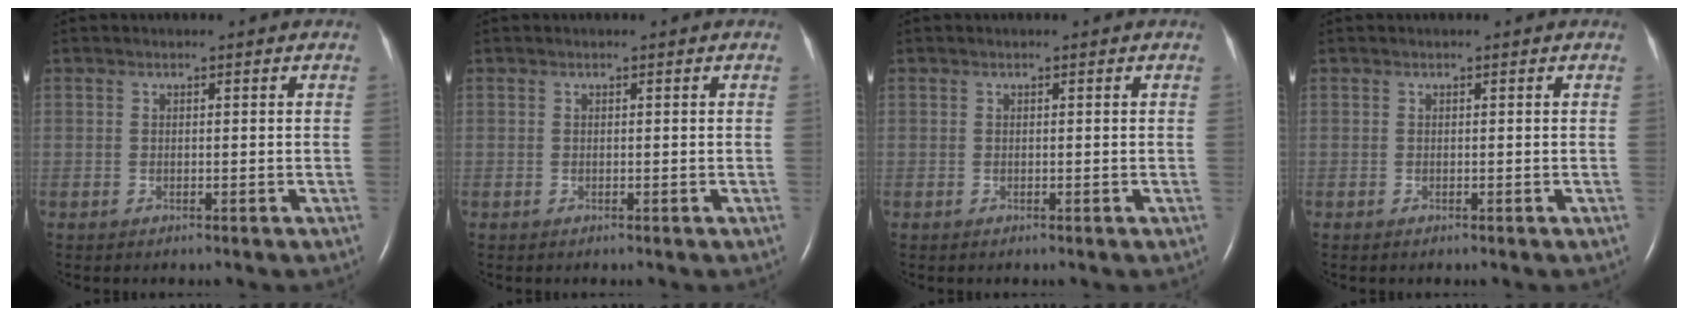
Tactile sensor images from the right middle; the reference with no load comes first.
{"total": 0.0}
{"total": 0.0}
{"total": 0.0}